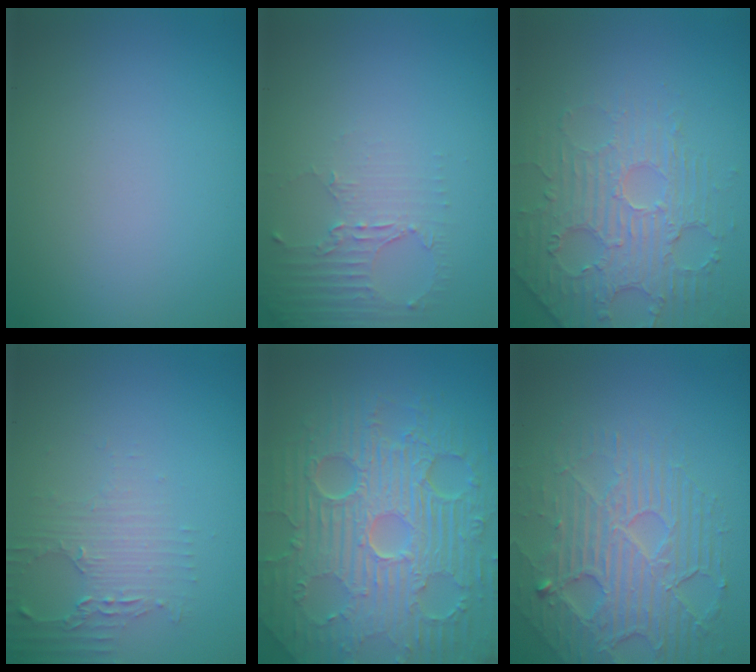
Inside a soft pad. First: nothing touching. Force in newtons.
{"total": 2.5, "press": 1.8, "slide": 1.7}
{"total": 4.8, "press": 4.0, "slide": 2.8}
{"total": 2.4, "press": 2.3, "slide": 0.9}
{"total": 11.6, "press": 7.4, "slide": 8.9}
{"total": 6.7, "press": 4.9, "slide": 4.5}